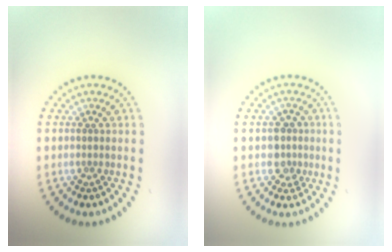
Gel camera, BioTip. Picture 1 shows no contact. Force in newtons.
{"total": 2.4, "press": 2.2, "slide": 0.9}